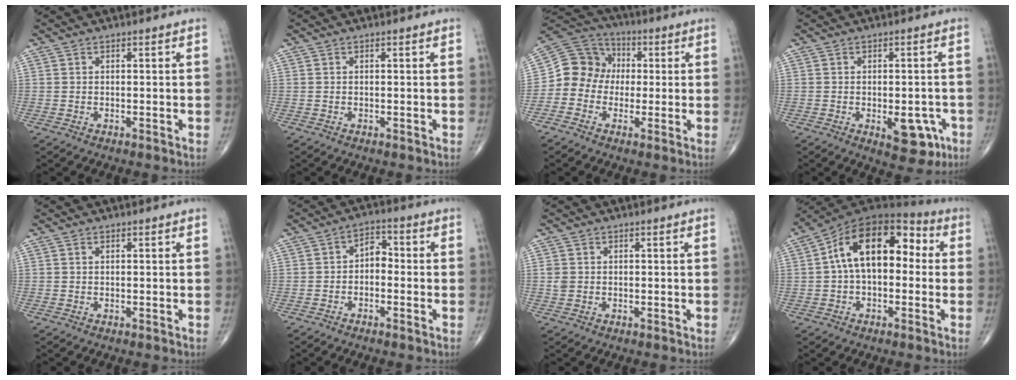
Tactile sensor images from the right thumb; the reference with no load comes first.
{"total": 0.0}
{"total": 9.9, "force": [-0.7, 9.2, 3.3], "torque": [-0.030, 0.036, -0.027]}
{"total": 7.6, "force": [-2.7, 3.9, 6.0], "torque": [-0.053, 0.008, -0.023]}
{"total": 0.0}
{"total": 4.1, "force": [-0.9, 2.8, 2.8], "torque": [-0.028, 0.024, -0.028]}
{"total": 1.6, "force": [0.1, 1.4, 0.8], "torque": [-0.016, 0.001, 0.003]}
{"total": 16.9, "force": [1.8, 10.0, 13.6], "torque": [-0.196, 0.052, 0.018]}